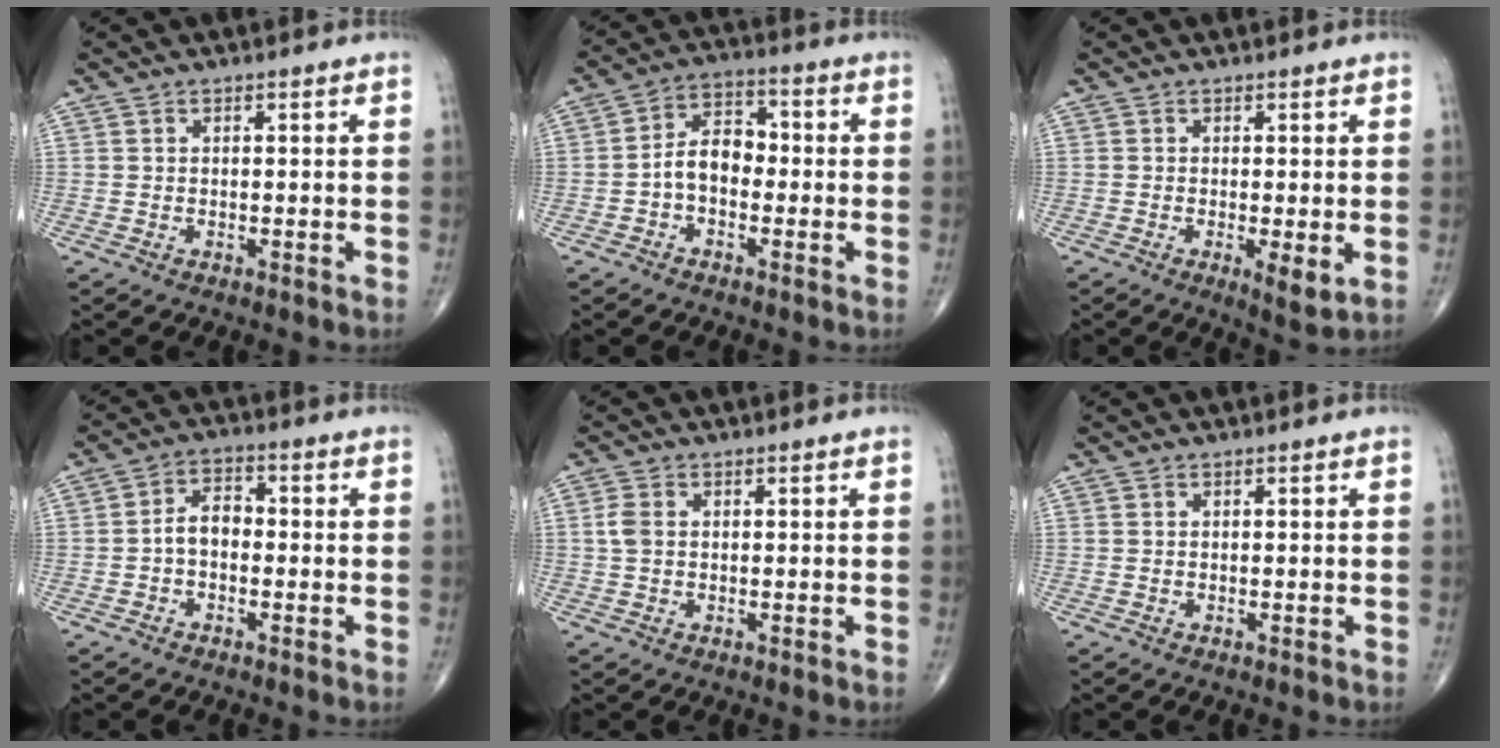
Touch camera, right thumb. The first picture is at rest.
{"total": 7.1, "force": [-1.4, 4.7, 5.1], "torque": [-0.070, 0.030, -0.039]}
{"total": 4.1, "force": [-0.7, 1.0, 3.8], "torque": [-0.067, -0.016, -0.013]}
{"total": 4.9, "force": [-0.9, 3.2, 3.6], "torque": [-0.051, 0.023, -0.026]}
{"total": 2.4, "force": [0.3, 1.7, 1.8], "torque": [-0.046, 0.005, 0.003]}
{"total": 0.0}